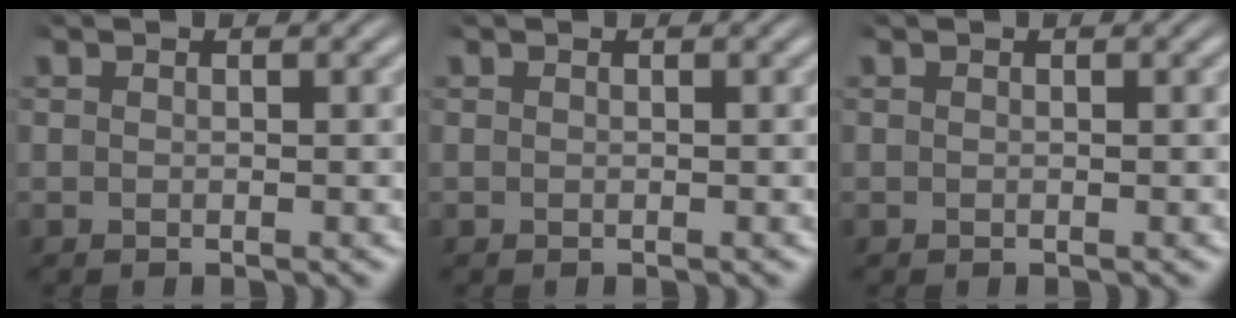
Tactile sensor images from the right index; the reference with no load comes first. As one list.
[{"total": 0.0}, {"total": 0.0}]